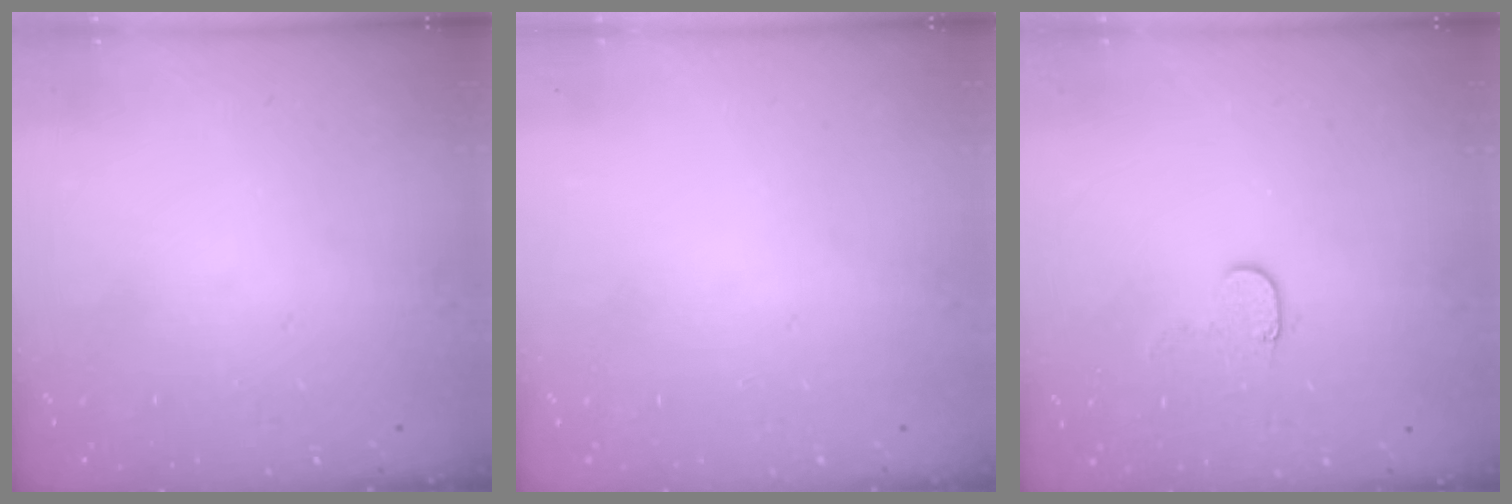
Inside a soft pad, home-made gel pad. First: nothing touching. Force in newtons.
{"total": 0.0}
{"total": 5.5, "press": 5.5, "slide": 0.5}